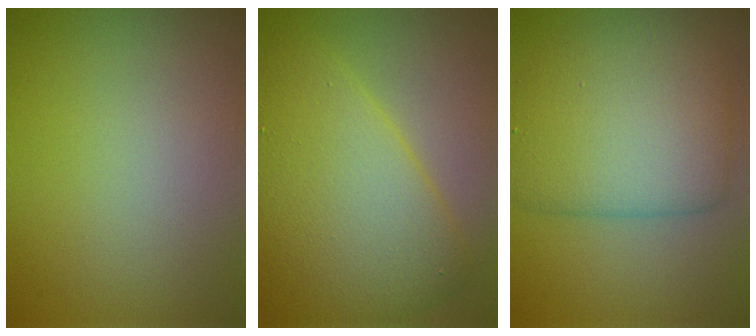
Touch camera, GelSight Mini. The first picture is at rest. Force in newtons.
{"total": 9.3, "press": 9.3, "slide": 0.1}
{"total": 6.9, "press": 6.8, "slide": 0.3}